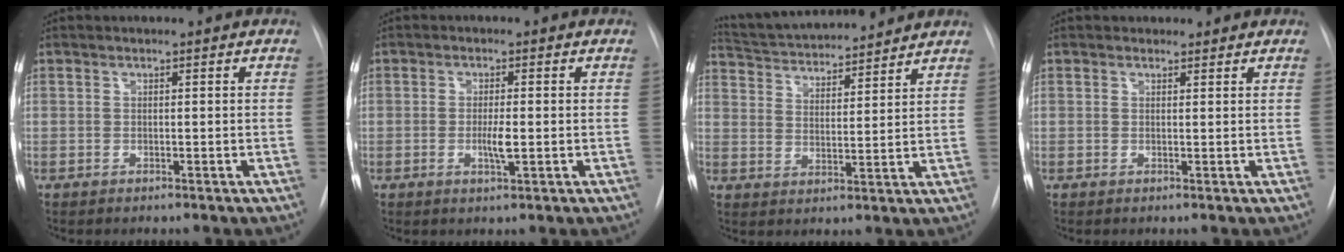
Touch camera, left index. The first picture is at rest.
{"total": 2.9, "force": [-0.7, 0.4, 2.8], "torque": [-0.052, -0.007, -0.011]}
{"total": 15.3, "force": [14.3, 2.1, 5.1], "torque": [-0.087, 0.021, 0.226]}
{"total": 1.0, "force": [0.8, 0.7, -0.1], "torque": [0.005, 0.002, 0.007]}